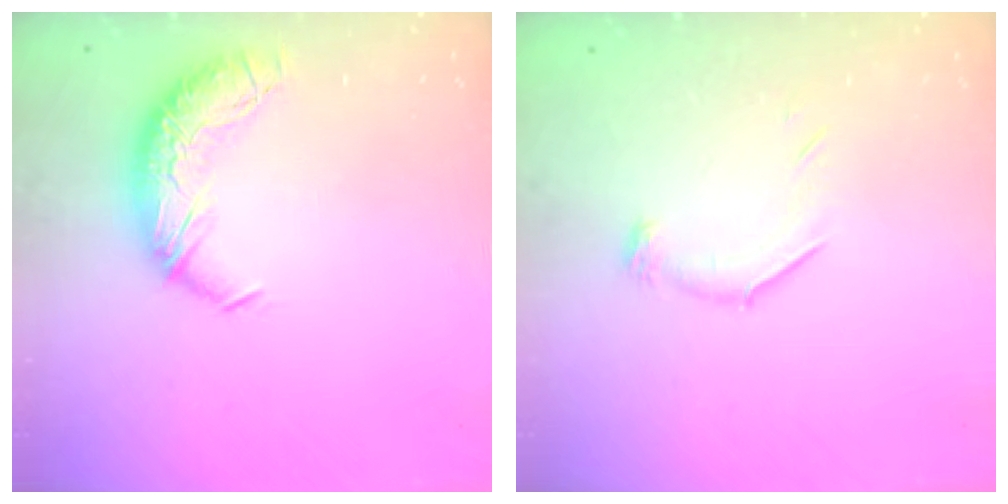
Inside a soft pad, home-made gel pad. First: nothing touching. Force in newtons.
{"total": 6.8, "press": 6.7, "slide": 0.8}